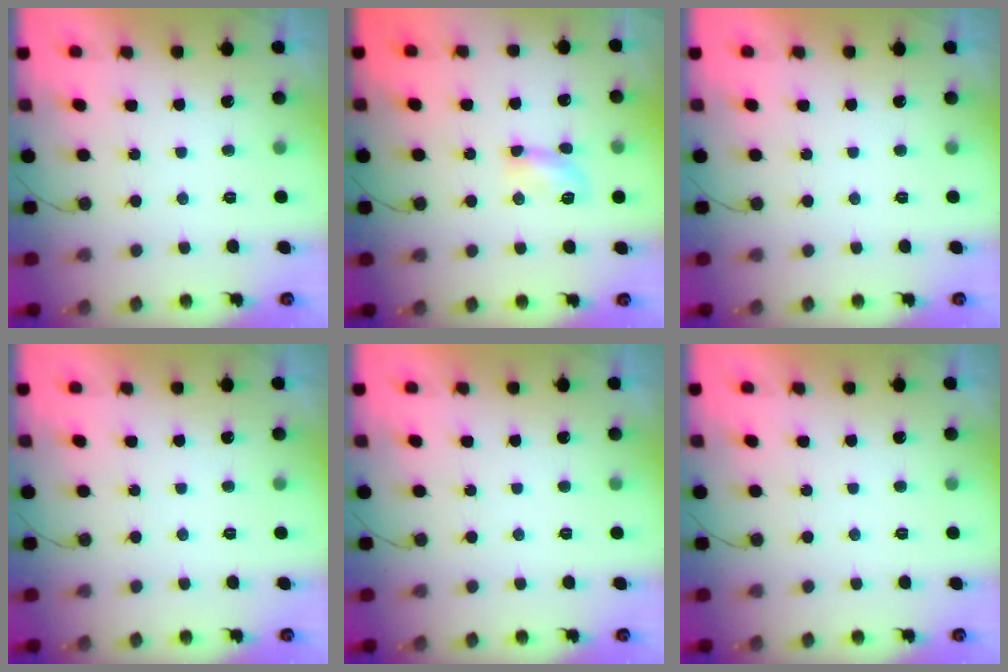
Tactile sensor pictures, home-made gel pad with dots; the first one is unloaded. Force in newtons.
{"total": 5.1, "press": 5.0, "slide": 0.7}
{"total": 0.0}
{"total": 0.0}
{"total": 0.0}
{"total": 0.0}